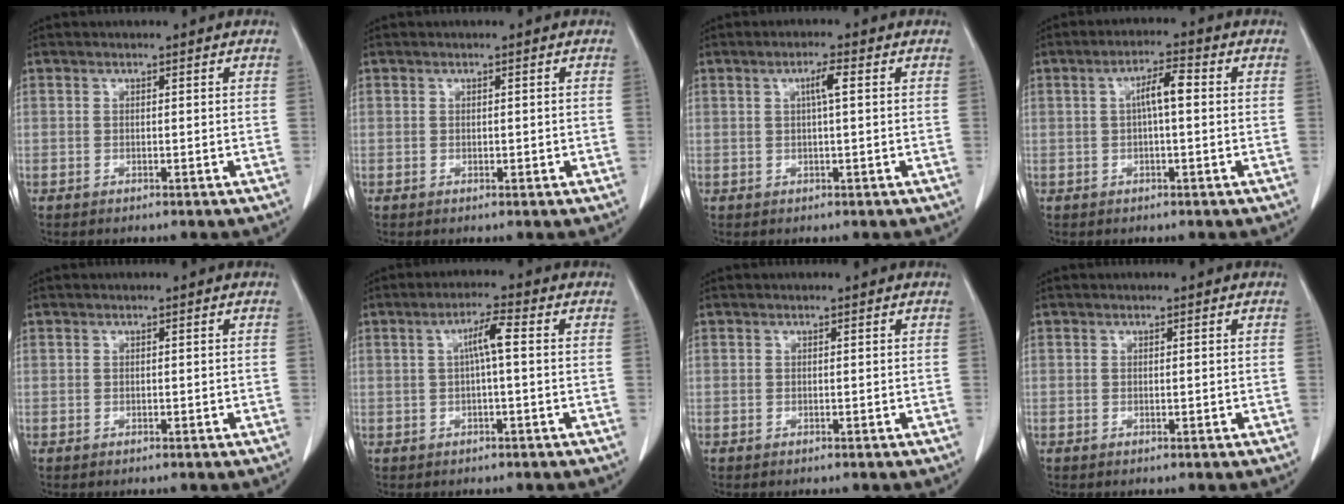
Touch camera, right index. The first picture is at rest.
{"total": 0.7, "force": [-0.1, 0.4, 0.6], "torque": [-0.009, -0.001, 0.001]}
{"total": 2.6, "force": [0.6, 0.1, 2.5], "torque": [-0.045, 0.003, 0.010]}
{"total": 4.3, "force": [0.4, 0.7, 4.2], "torque": [-0.075, 0.011, 0.004]}
{"total": 0.0}
{"total": 4.0, "force": [0.5, 0.3, 3.9], "torque": [-0.072, 0.011, 0.008]}
{"total": 0.0}
{"total": 0.0}